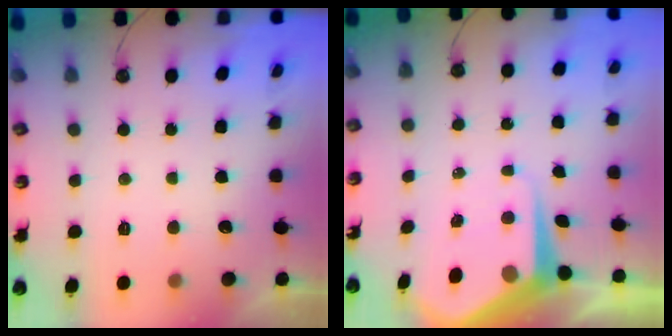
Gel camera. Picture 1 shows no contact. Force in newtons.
{"total": 8.9, "press": 8.8, "slide": 1.0}